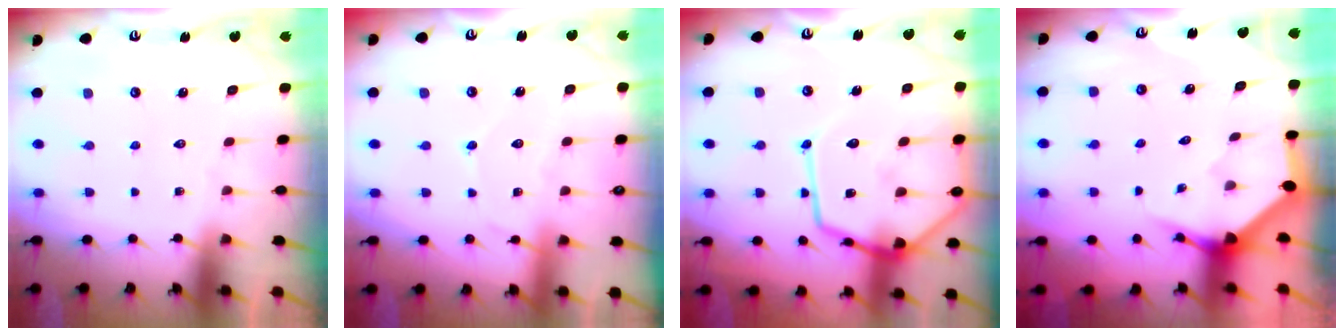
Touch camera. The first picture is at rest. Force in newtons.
{"total": 5.3, "press": 5.2, "slide": 0.5}
{"total": 18.9, "press": 18.9, "slide": 1.7}
{"total": 3.6, "press": 3.6, "slide": 0.1}